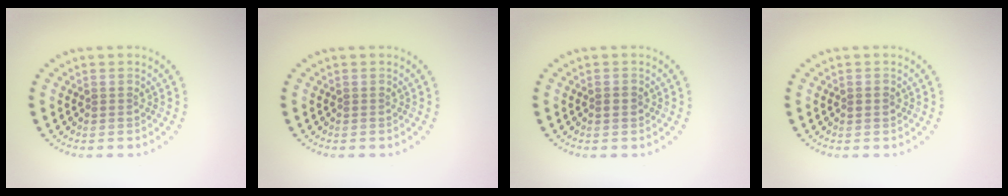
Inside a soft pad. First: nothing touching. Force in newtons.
{"total": 0.0}
{"total": 1.1, "press": 1.1, "slide": 0.2}
{"total": 0.9, "press": 0.9, "slide": 0.0}